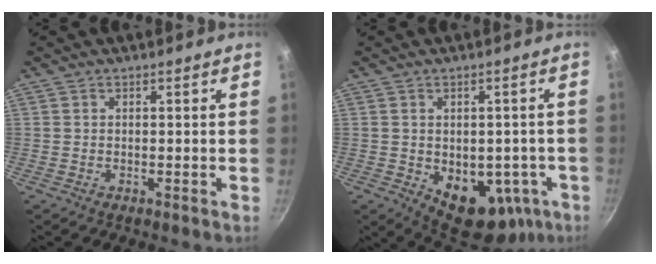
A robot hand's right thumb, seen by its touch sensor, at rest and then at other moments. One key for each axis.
{"total": 14.7, "fx": -4.1, "fy": 9.6, "fz": 10.4, "tx": -0.084, "ty": -0.001, "tz": -0.033}